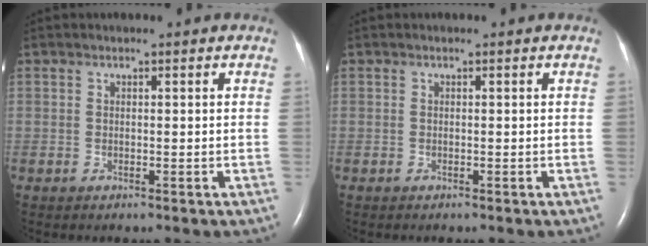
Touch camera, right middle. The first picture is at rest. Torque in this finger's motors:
{"motor_torque": [-0.61, 0.14, -0.42, -0.08]}